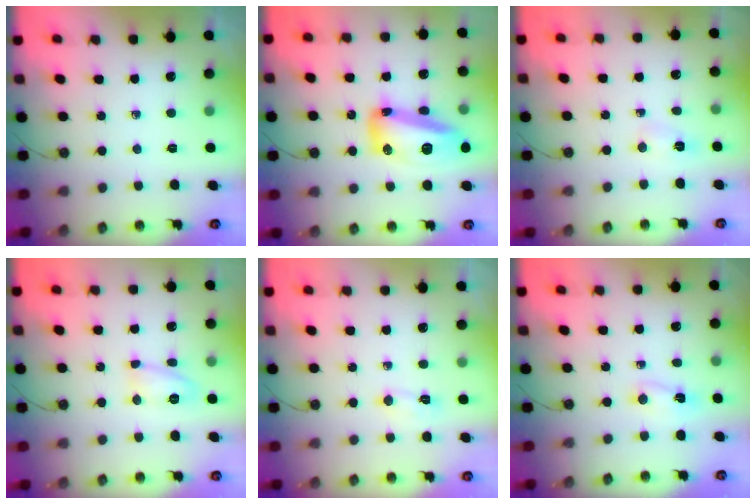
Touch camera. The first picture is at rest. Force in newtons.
{"total": 16.4, "press": 16.3, "slide": 1.3}
{"total": 2.4, "press": 2.4, "slide": 0.3}
{"total": 8.6, "press": 8.6, "slide": 0.5}
{"total": 3.5, "press": 3.5, "slide": 0.5}
{"total": 2.0, "press": 1.6, "slide": 1.2}